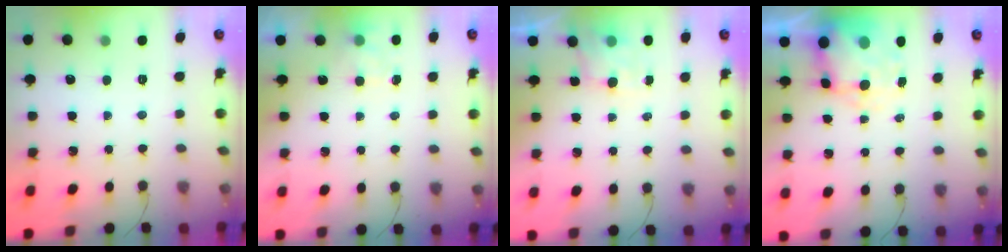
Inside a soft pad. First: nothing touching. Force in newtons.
{"total": 2.4, "press": 2.0, "slide": 1.4}
{"total": 4.7, "press": 4.6, "slide": 0.7}
{"total": 8.7, "press": 8.4, "slide": 2.2}